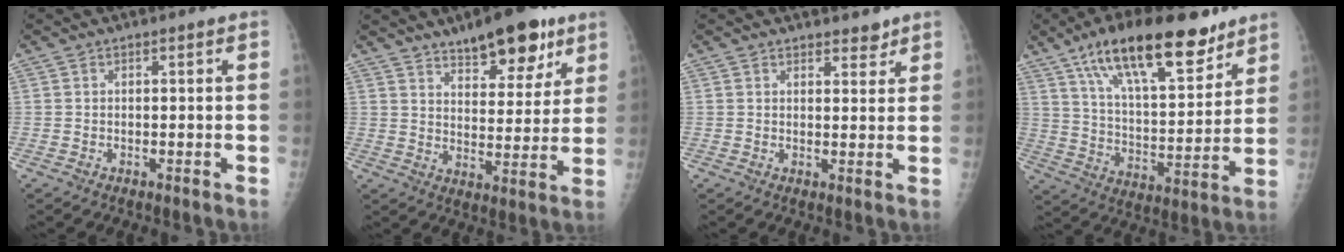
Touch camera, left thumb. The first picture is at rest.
{"total": 14.4, "force": [9.6, 5.7, 9.1], "torque": [-0.088, -0.045, 0.145]}
{"total": 2.5, "force": [2.2, 1.1, 0.7], "torque": [0.007, -0.014, 0.027]}
{"total": 21.8, "force": [14.0, 7.9, 14.6], "torque": [-0.209, -0.050, 0.236]}